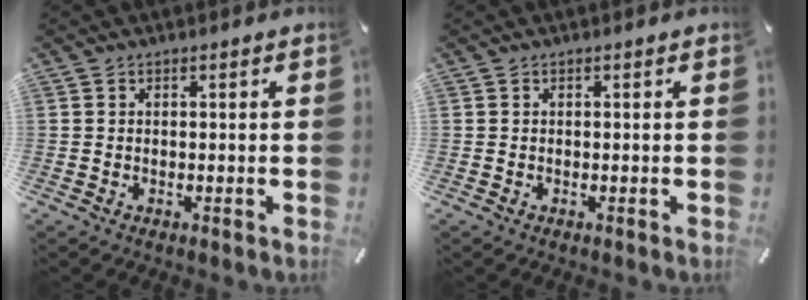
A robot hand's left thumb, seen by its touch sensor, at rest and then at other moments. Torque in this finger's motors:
{"motor_torque": [0.00, 0.00, -0.01, 0.01, 0.00]}